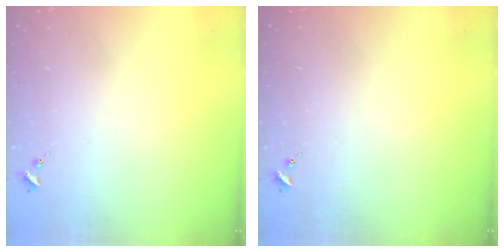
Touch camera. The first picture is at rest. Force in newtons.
{"total": 0.0}